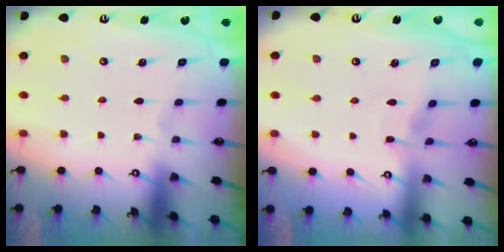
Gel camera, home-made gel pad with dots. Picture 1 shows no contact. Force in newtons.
{"total": 2.4, "press": 2.4, "slide": 0.3}